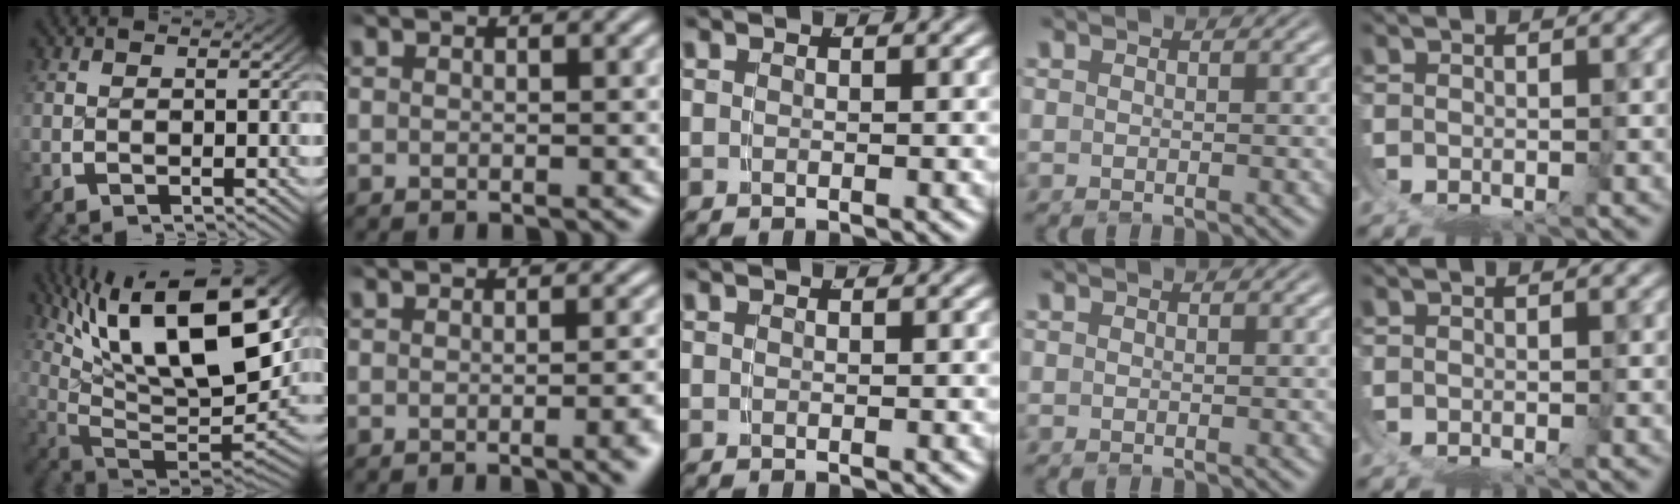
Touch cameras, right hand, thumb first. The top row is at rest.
{"thumb": {"total": 18.4, "force": [1.9, 10.7, 14.9], "torque": [-0.276, -0.045, 0.048]}, "index": {"total": 2.0, "force": [-1.1, -0.2, 1.6], "torque": [-0.020, 0.006, -0.020]}}